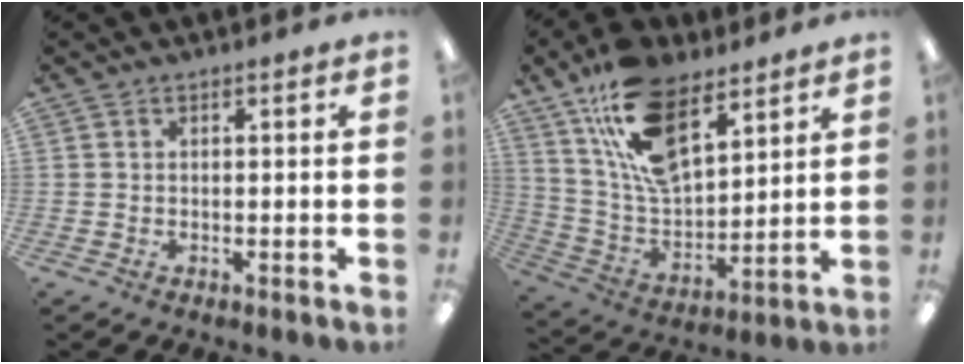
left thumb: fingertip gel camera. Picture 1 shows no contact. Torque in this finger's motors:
{"motor_torque": [0.35, 0.21, 1.39, -1.32, 0.08]}